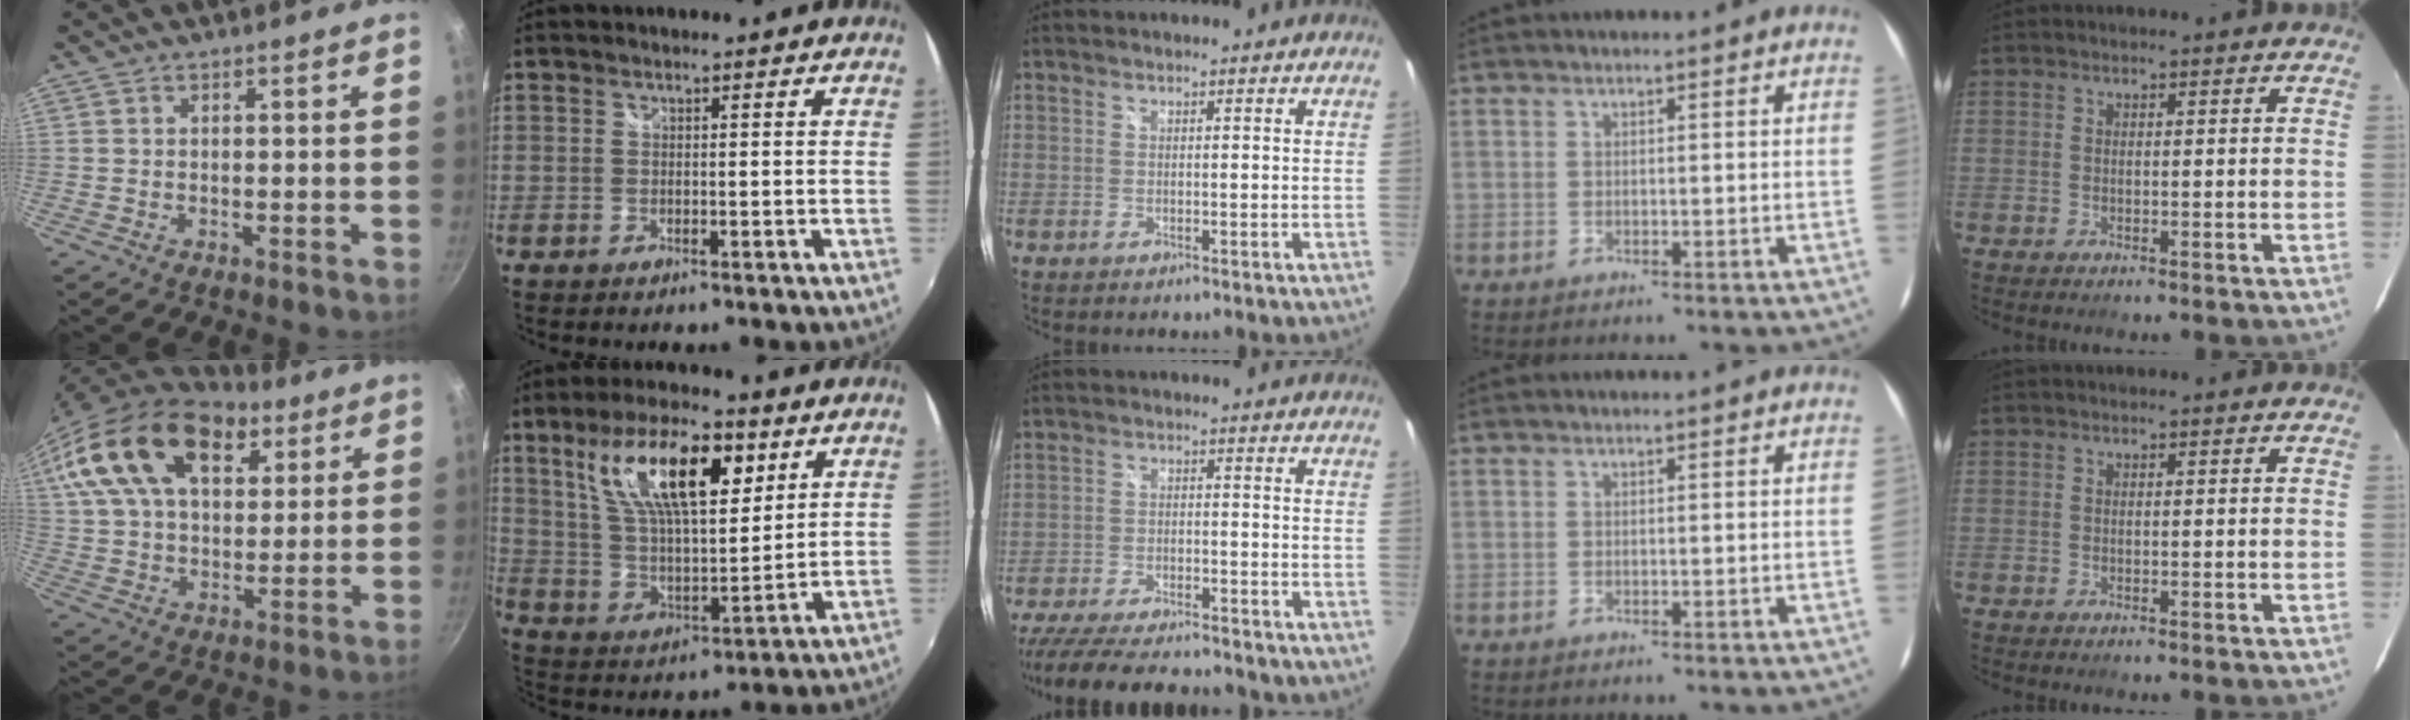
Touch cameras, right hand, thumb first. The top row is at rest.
{"thumb": {"total": 24.9, "force": [13.0, 14.3, 15.7], "torque": [-0.276, -0.006, 0.226]}, "index": {"total": 18.9, "force": [8.8, 7.5, 14.9], "torque": [-0.268, 0.015, 0.164]}, "middle": {"total": 19.0, "force": [-15.9, 5.3, 9.0], "torque": [-0.184, -0.027, -0.243]}}